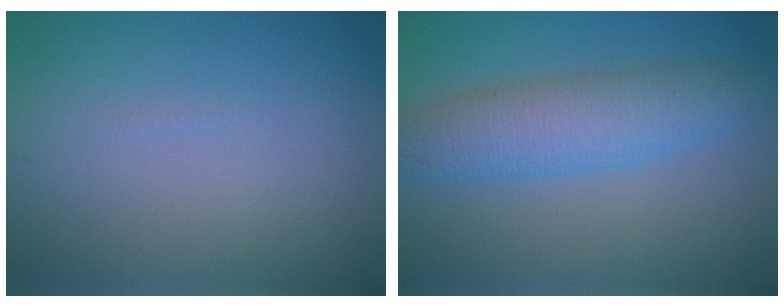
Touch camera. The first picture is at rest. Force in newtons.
{"total": 5.4, "press": 5.4, "slide": 0.1}